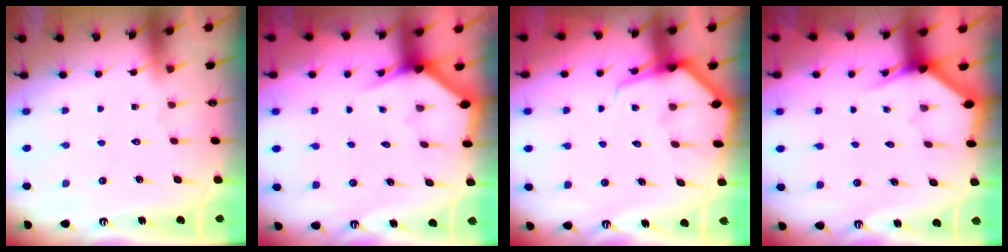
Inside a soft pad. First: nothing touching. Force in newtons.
{"total": 2.8, "press": 2.8, "slide": 0.1}
{"total": 5.6, "press": 5.5, "slide": 0.7}
{"total": 3.0, "press": 3.0, "slide": 0.1}